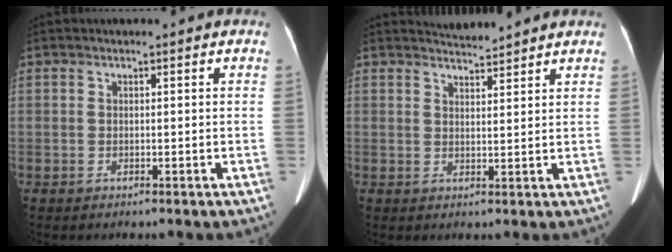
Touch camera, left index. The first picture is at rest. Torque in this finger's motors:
{"motor_torque": [-1.33, -0.31, -0.99, -0.21]}